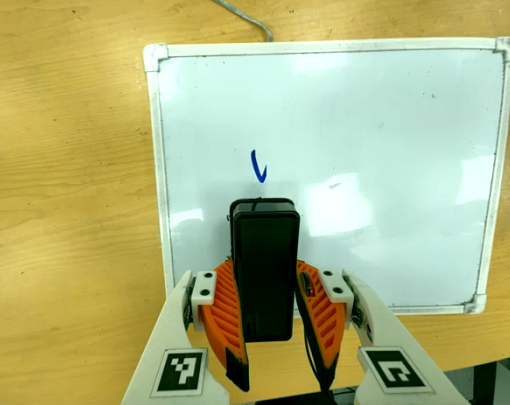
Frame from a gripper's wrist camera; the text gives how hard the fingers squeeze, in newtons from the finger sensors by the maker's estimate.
{"total": 6.1, "left": 5.5, "right": 6.6}